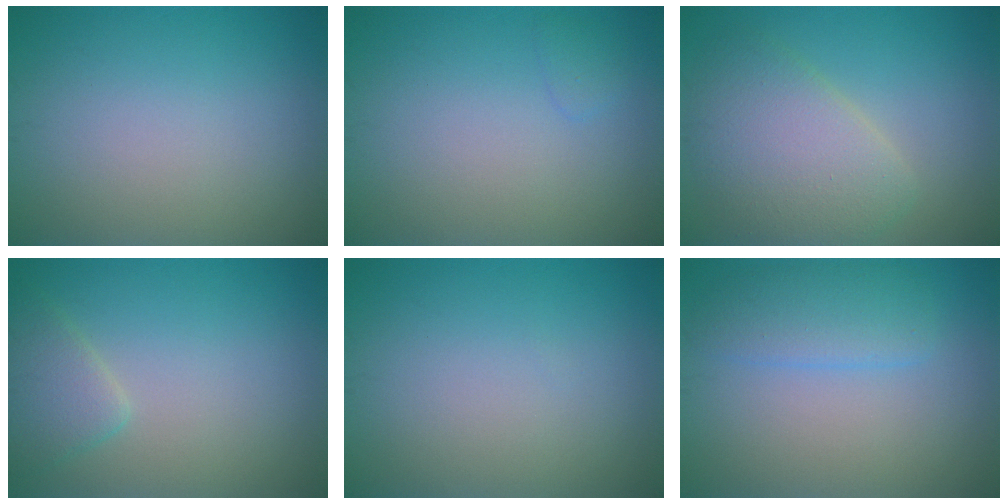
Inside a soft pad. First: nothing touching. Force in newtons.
{"total": 0.8, "press": 0.8, "slide": 0.0}
{"total": 5.8, "press": 5.8, "slide": 0.3}
{"total": 2.5, "press": 2.5, "slide": 0.2}
{"total": 0.0}
{"total": 3.1, "press": 3.1, "slide": 0.3}